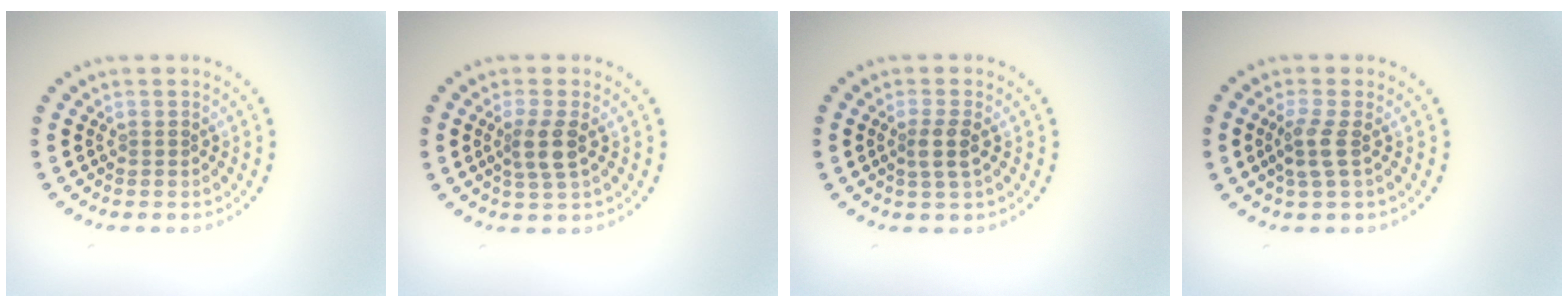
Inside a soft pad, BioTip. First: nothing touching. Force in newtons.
{"total": 2.3, "press": 2.1, "slide": 1.1}
{"total": 1.9, "press": 1.6, "slide": 1.0}
{"total": 2.0, "press": 1.7, "slide": 1.1}